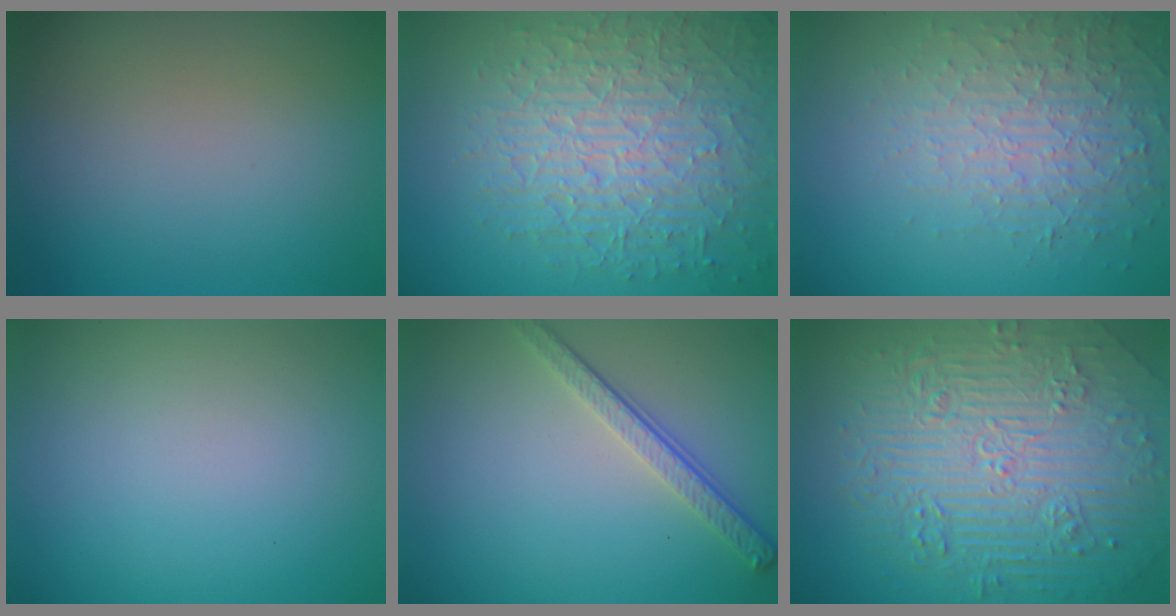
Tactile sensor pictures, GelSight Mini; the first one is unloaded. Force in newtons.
{"total": 9.4, "press": 6.3, "slide": 7.0}
{"total": 3.9, "press": 3.8, "slide": 0.8}
{"total": 0.0}
{"total": 3.2, "press": 2.5, "slide": 2.1}
{"total": 11.0, "press": 7.4, "slide": 8.2}